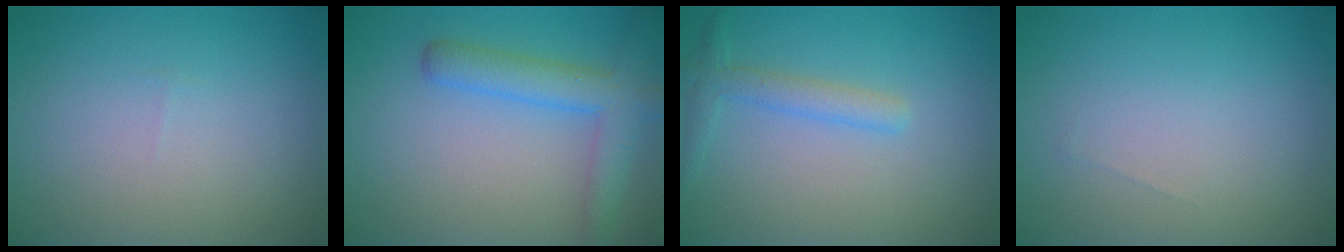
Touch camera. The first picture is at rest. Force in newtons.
{"total": 4.3, "press": 4.3, "slide": 0.2}
{"total": 2.2, "press": 2.2, "slide": 0.1}
{"total": 0.0}